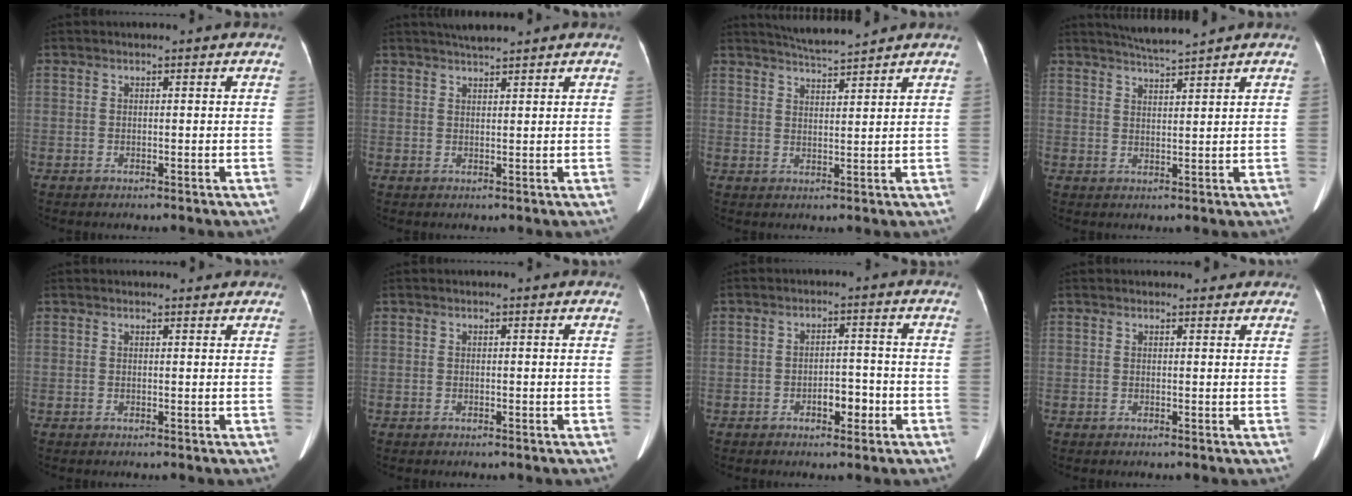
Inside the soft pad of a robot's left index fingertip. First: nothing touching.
{"total": 3.5, "force": [3.2, 0.0, 1.4], "torque": [-0.021, 0.018, 0.055]}
{"total": 5.3, "force": [5.1, -0.7, 1.3], "torque": [-0.027, 0.008, 0.088]}
{"total": 4.4, "force": [4.1, -1.1, 1.2], "torque": [-0.024, 0.004, 0.075]}
{"total": 3.8, "force": [3.5, 1.0, 1.1], "torque": [-0.011, 0.017, 0.038]}
{"total": 0.6, "force": [0.6, 0.1, 0.2], "torque": [-0.004, 0.006, 0.003]}
{"total": 3.5, "force": [-1.6, 1.7, 2.6], "torque": [-0.035, 0.006, -0.021]}
{"total": 3.3, "force": [3.0, 1.3, 0.7], "torque": [-0.002, 0.011, 0.028]}